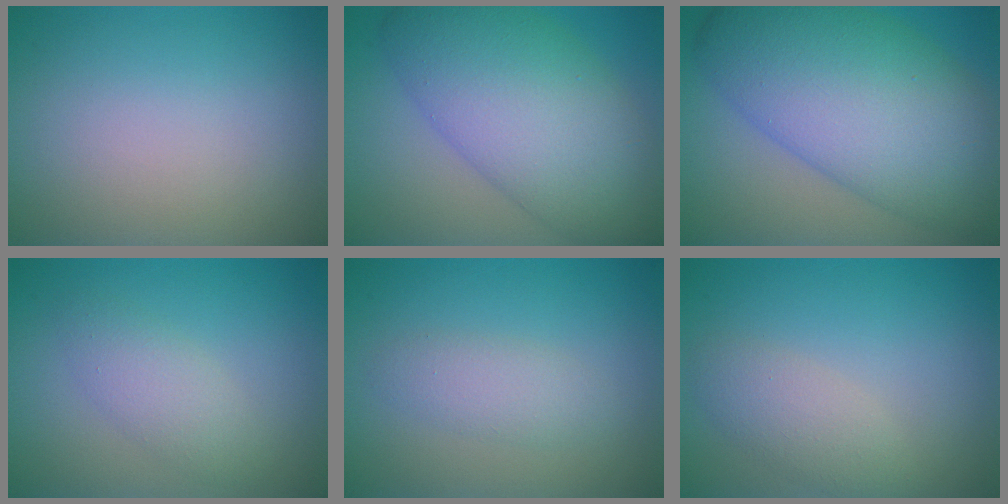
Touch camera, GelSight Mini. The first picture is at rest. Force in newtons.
{"total": 11.1, "press": 11.1, "slide": 0.3}
{"total": 13.2, "press": 13.2, "slide": 0.2}
{"total": 2.7, "press": 2.7, "slide": 0.2}
{"total": 2.3, "press": 2.3, "slide": 0.1}
{"total": 2.6, "press": 2.6, "slide": 0.2}